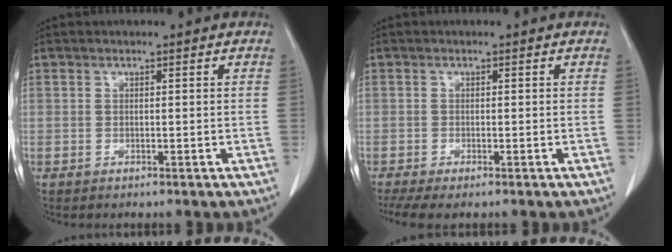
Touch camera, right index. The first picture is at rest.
{"total": 4.6, "force": [-3.4, 1.0, 2.8], "torque": [-0.055, -0.010, -0.059]}